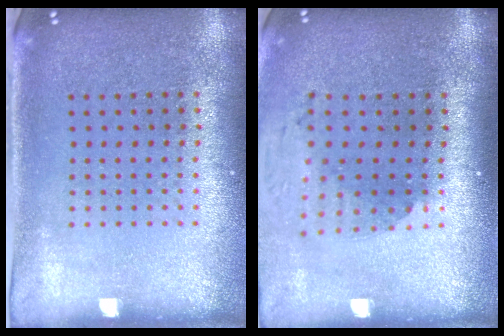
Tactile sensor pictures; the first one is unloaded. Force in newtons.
{"total": 1.9, "press": 1.5, "slide": 1.2}